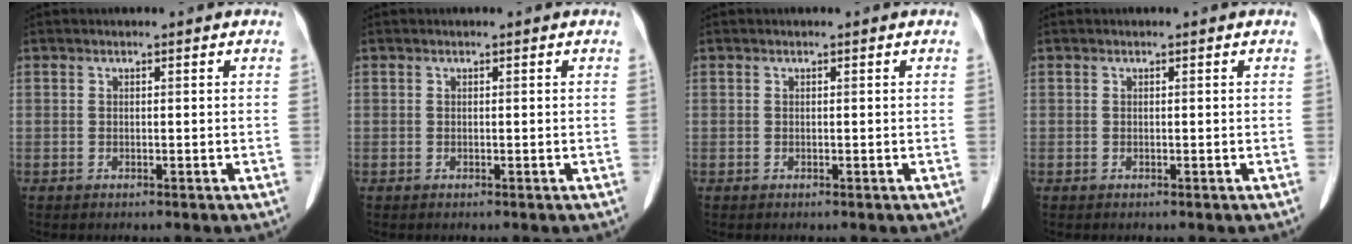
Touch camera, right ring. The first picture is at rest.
{"total": 0.0}
{"total": 0.0}
{"total": 0.0}